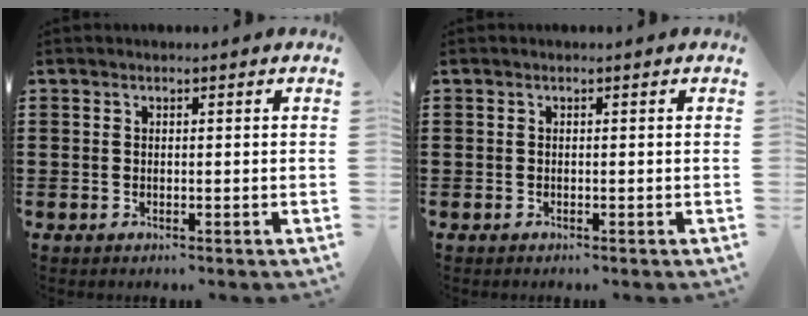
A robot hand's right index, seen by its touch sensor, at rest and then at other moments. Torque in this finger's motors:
{"motor_torque": [-0.08, -0.12, -0.05, -0.02]}